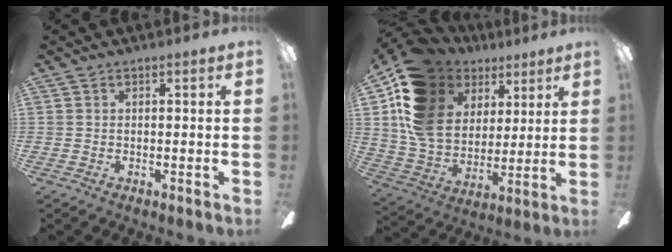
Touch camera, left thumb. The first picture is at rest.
{"total": 17.1, "force": [7.3, 12.8, 8.6], "torque": [-0.184, -0.032, 0.141]}